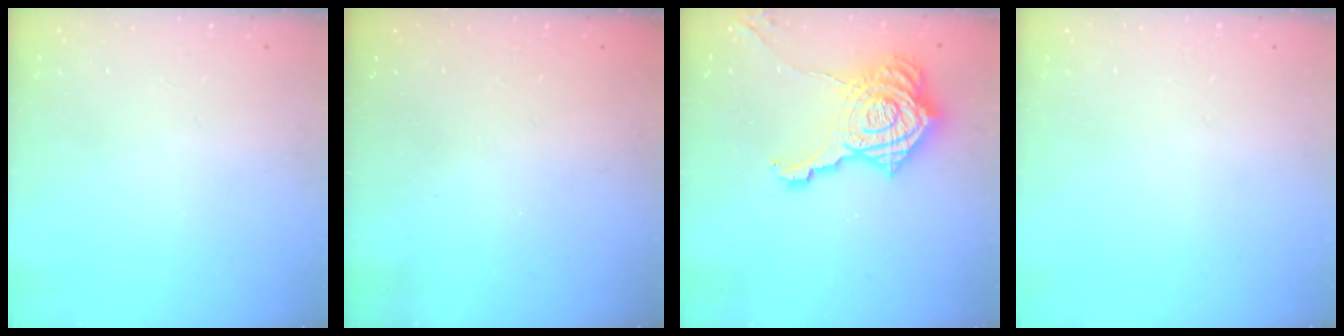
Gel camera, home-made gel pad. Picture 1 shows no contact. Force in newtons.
{"total": 2.3, "press": 2.2, "slide": 0.8}
{"total": 23.1, "press": 23.0, "slide": 2.2}
{"total": 0.0}